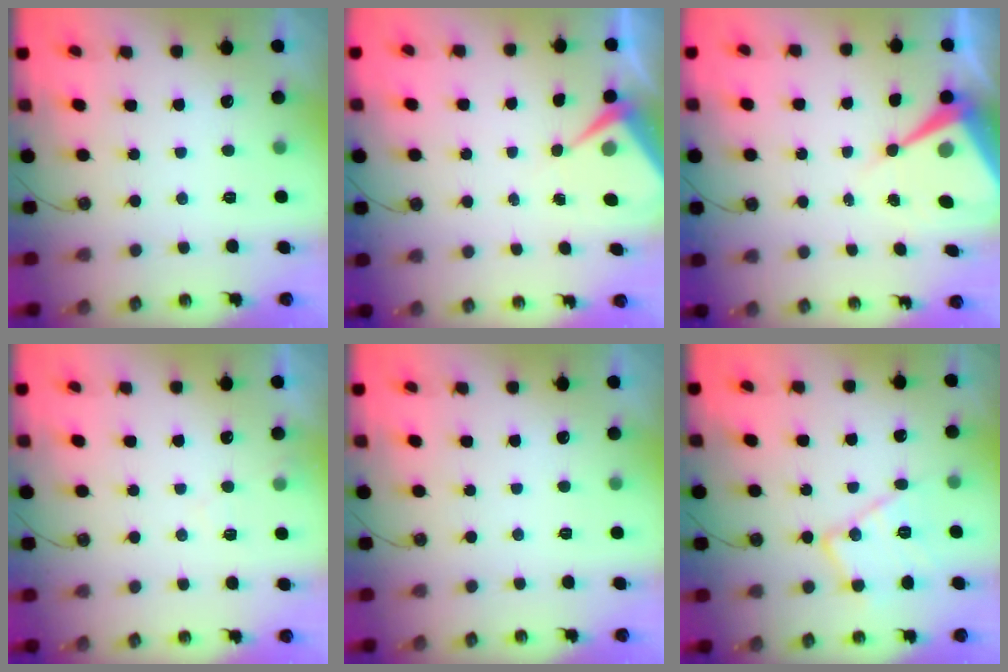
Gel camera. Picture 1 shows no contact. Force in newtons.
{"total": 6.7, "press": 6.6, "slide": 0.7}
{"total": 10.6, "press": 10.6, "slide": 0.6}
{"total": 5.5, "press": 5.4, "slide": 0.8}
{"total": 0.0}
{"total": 14.1, "press": 14.1, "slide": 0.7}